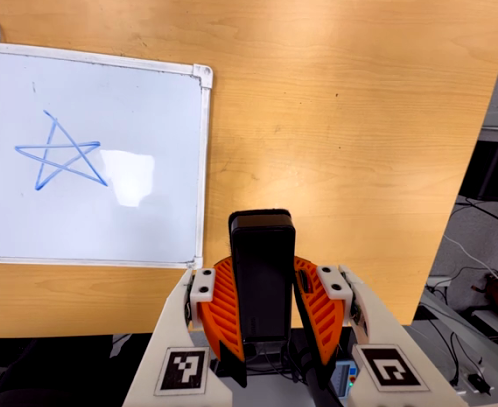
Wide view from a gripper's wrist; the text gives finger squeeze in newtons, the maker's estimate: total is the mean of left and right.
{"total": 9.0, "left": 7.8, "right": 10.3}